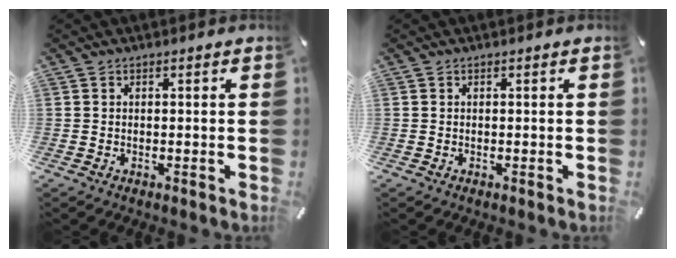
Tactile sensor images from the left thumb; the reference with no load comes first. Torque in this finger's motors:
{"motor_torque": [0.00, 0.00, 0.00, 0.00, 0.00]}